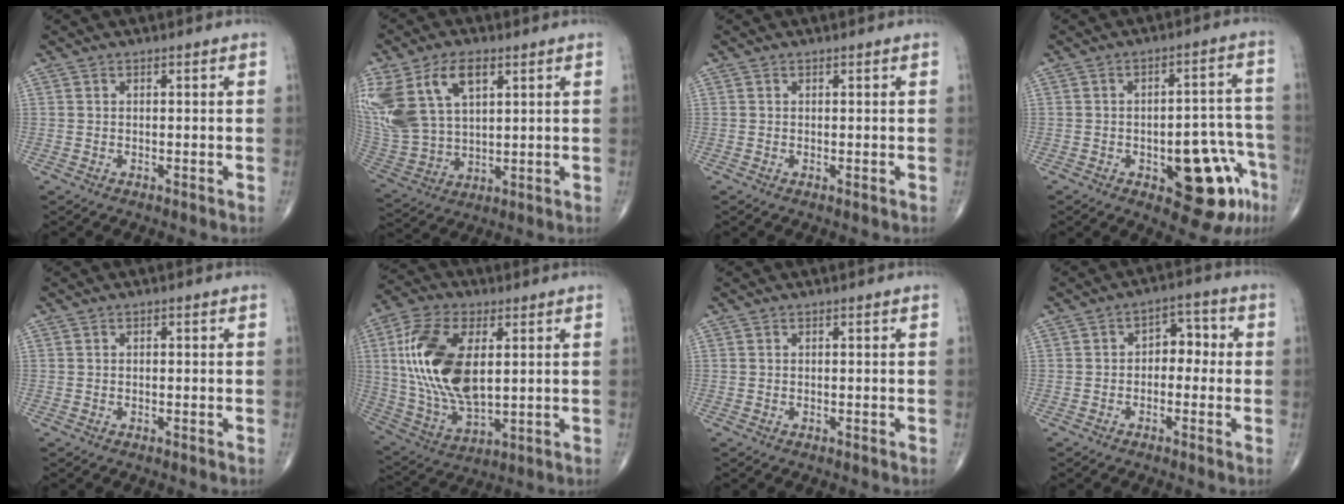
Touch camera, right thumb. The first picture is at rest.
{"total": 20.0, "force": [8.3, 12.0, 13.7], "torque": [-0.308, 0.001, 0.169]}
{"total": 0.0}
{"total": 14.6, "force": [-6.2, 6.2, 11.7], "torque": [-0.109, 0.044, -0.069]}
{"total": 0.0}
{"total": 19.5, "force": [3.6, 10.2, 16.3], "torque": [-0.323, -0.011, 0.070]}
{"total": 0.0}
{"total": 5.3, "force": [-0.4, 3.7, 3.8], "torque": [-0.020, 0.028, -0.017]}